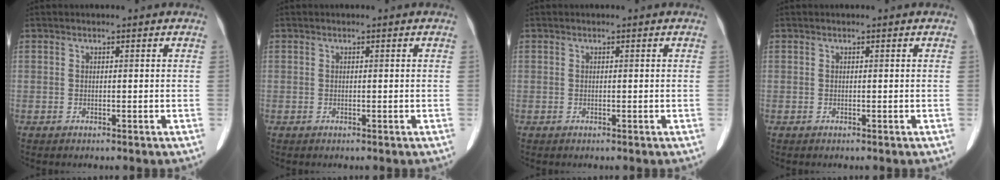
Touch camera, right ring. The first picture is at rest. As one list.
[{"total": 0.0}, {"total": 0.0}, {"total": 0.0}]